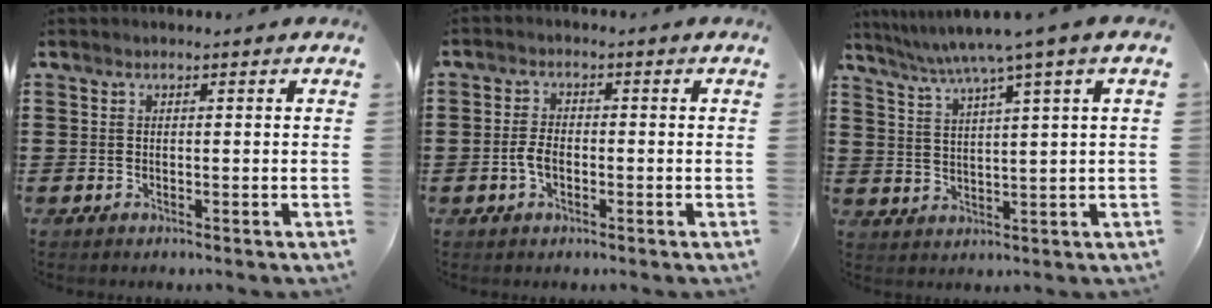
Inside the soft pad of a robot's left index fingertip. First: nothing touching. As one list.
[{"total": 3.1, "force": [-0.9, 1.6, 2.6], "torque": [-0.069, -0.004, -0.022]}, {"total": 5.6, "force": [4.0, -0.8, 3.9], "torque": [-0.088, -0.019, 0.062]}]